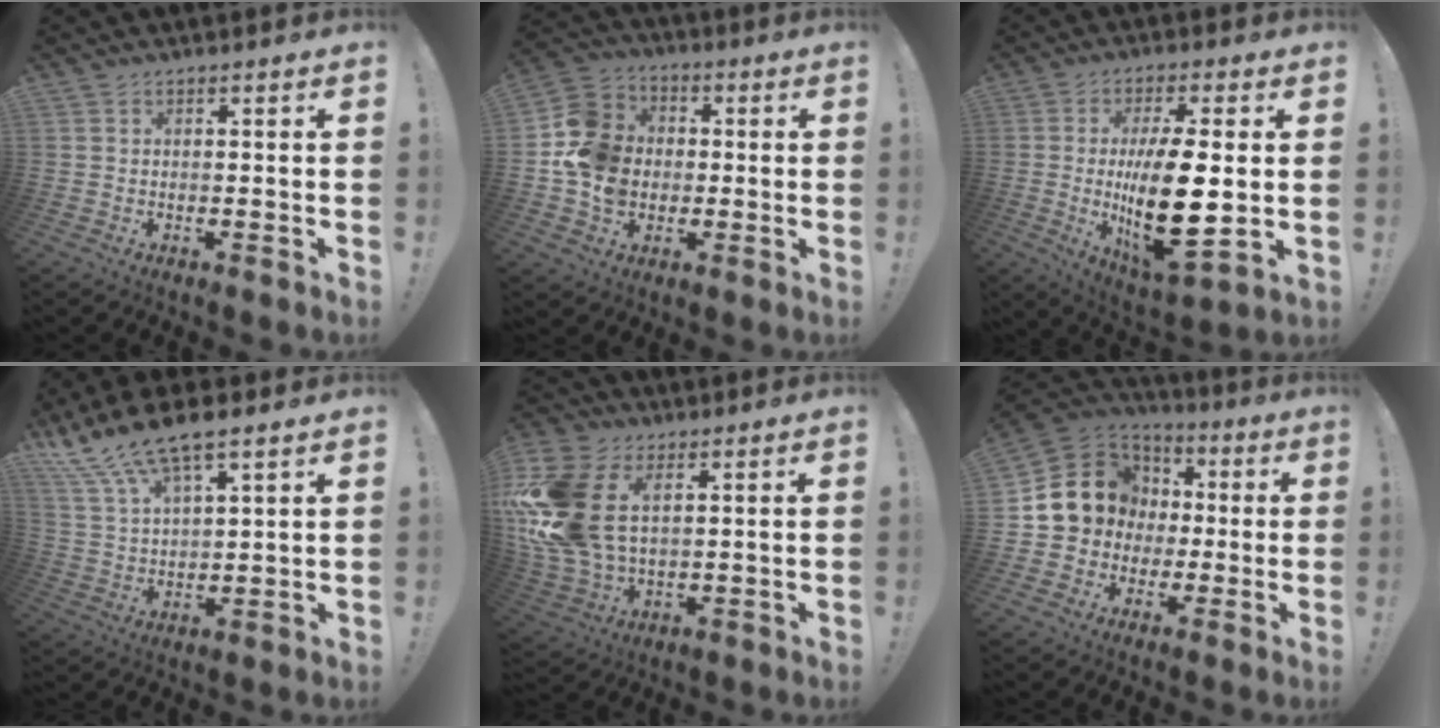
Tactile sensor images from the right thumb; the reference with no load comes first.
{"total": 13.6, "force": [-1.7, 11.9, 6.3], "torque": [-0.100, 0.024, -0.026]}
{"total": 19.4, "force": [-0.6, 7.0, 18.1], "torque": [-0.325, -0.023, -0.008]}
{"total": 13.7, "force": [10.8, 3.9, 7.4], "torque": [-0.153, -0.057, 0.195]}
{"total": 21.9, "force": [4.9, 14.7, 15.5], "torque": [-0.323, -0.013, 0.091]}
{"total": 13.8, "force": [2.0, 12.6, 5.3], "torque": [-0.069, 0.001, 0.063]}